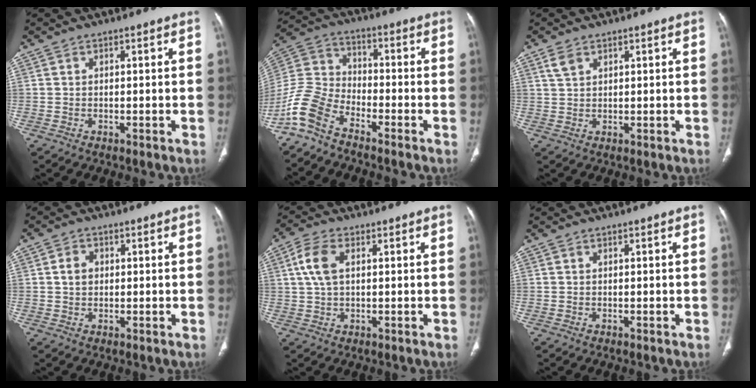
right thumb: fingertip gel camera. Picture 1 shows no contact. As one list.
[{"total": 9.4, "force": [-7.2, 4.0, 4.5], "torque": [-0.109, 0.047, -0.159]}, {"total": 2.6, "force": [1.6, 1.5, 1.4], "torque": [-0.029, -0.001, 0.039]}, {"total": 3.2, "force": [0.4, 2.5, 1.9], "torque": [-0.025, 0.004, 0.006]}, {"total": 5.9, "force": [1.5, 3.2, 4.8], "torque": [-0.110, 0.011, 0.029]}, {"total": 0.0}]